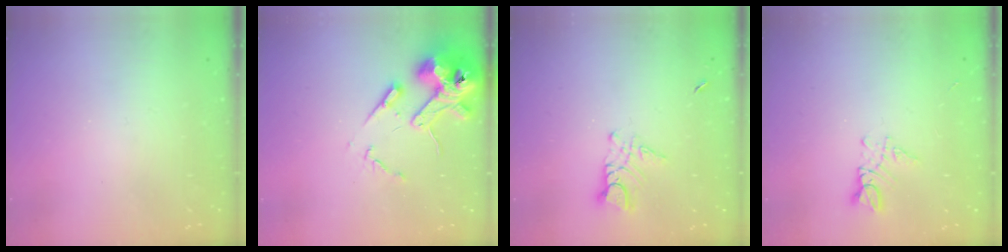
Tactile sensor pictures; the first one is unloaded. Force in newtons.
{"total": 13.7, "press": 13.5, "slide": 2.0}
{"total": 4.9, "press": 4.9, "slide": 0.3}
{"total": 3.4, "press": 3.3, "slide": 0.4}